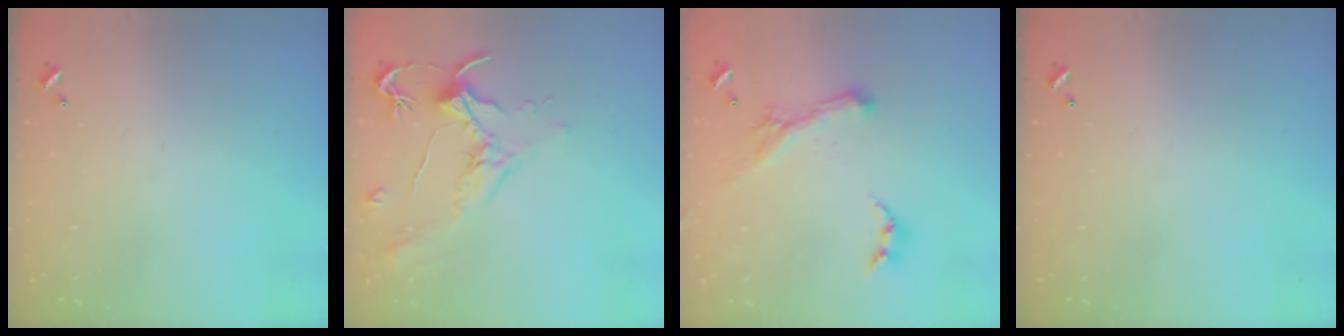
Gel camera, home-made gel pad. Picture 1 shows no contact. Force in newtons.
{"total": 1.8, "press": 1.7, "slide": 0.8}
{"total": 2.2, "press": 2.1, "slide": 0.5}
{"total": 0.0}